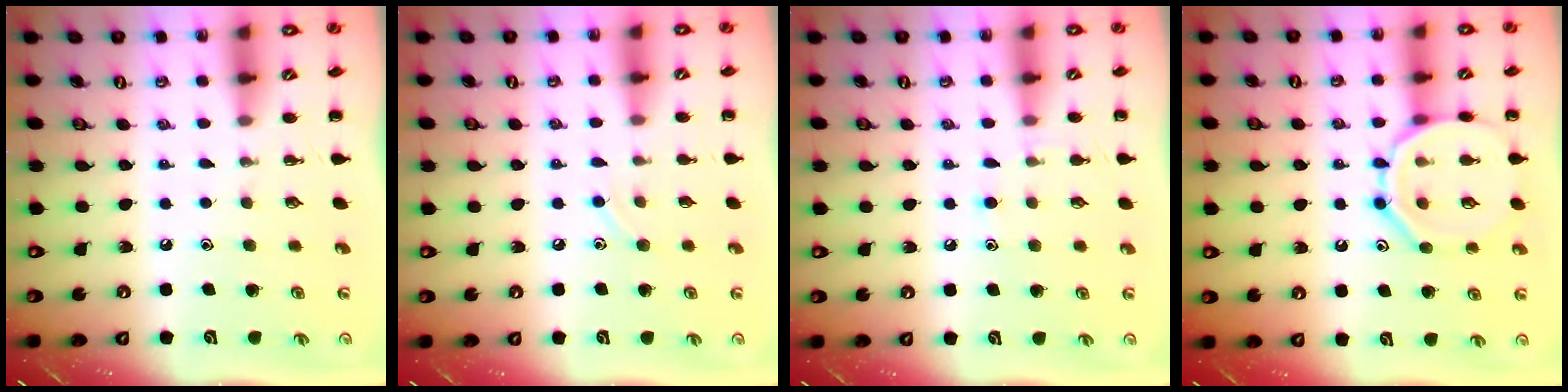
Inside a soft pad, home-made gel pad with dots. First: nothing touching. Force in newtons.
{"total": 6.0, "press": 5.7, "slide": 2.0}
{"total": 7.0, "press": 6.6, "slide": 2.4}
{"total": 12.8, "press": 12.7, "slide": 1.2}